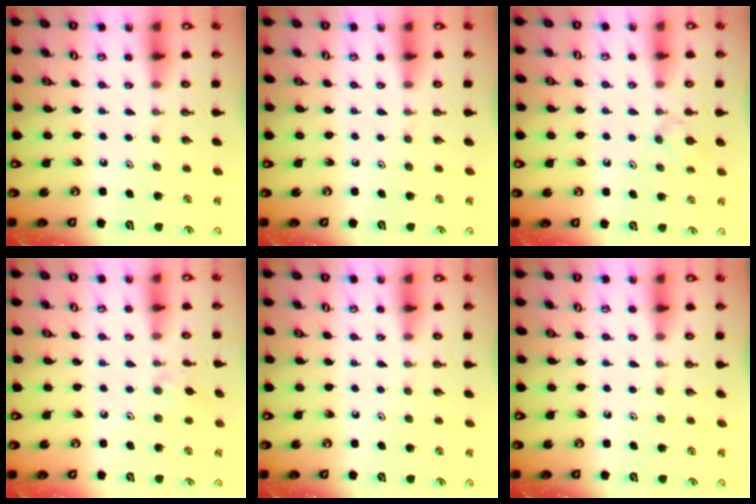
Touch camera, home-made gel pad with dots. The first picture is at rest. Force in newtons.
{"total": 0.0}
{"total": 3.3, "press": 3.2, "slide": 0.6}
{"total": 3.6, "press": 3.6, "slide": 0.5}
{"total": 0.0}
{"total": 0.0}